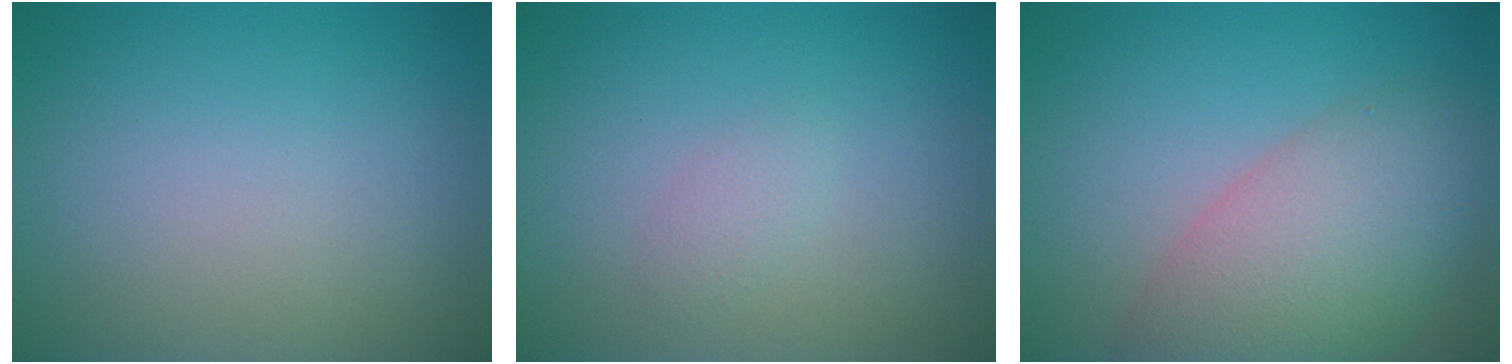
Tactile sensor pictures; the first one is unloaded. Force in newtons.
{"total": 1.0, "press": 1.0, "slide": 0.1}
{"total": 7.4, "press": 7.4, "slide": 0.3}